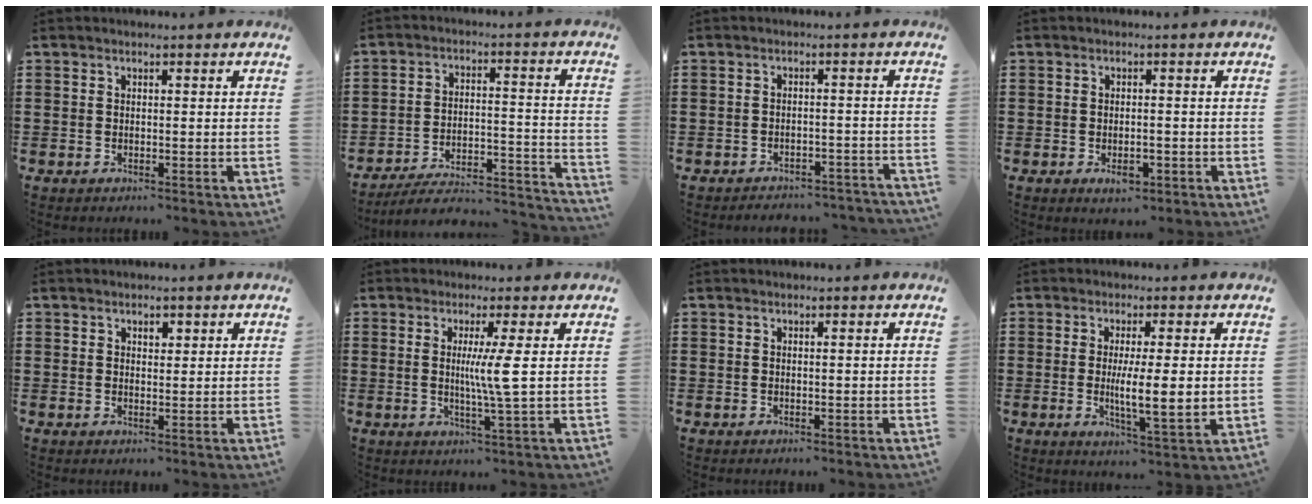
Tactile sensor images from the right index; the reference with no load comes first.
{"total": 4.5, "force": [-4.0, 0.7, 1.9], "torque": [-0.035, -0.013, -0.083]}
{"total": 2.7, "force": [-2.7, 0.2, 0.1], "torque": [-0.006, -0.001, -0.057]}
{"total": 2.6, "force": [-1.1, 1.2, 2.0], "torque": [-0.037, 0.001, -0.019]}
{"total": 1.2, "force": [0.7, 0.8, 0.5], "torque": [-0.002, 0.001, 0.011]}
{"total": 5.3, "force": [0.8, -0.8, 5.2], "torque": [-0.099, -0.011, 0.008]}
{"total": 0.0}
{"total": 5.8, "force": [0.1, 0.8, 5.7], "torque": [-0.094, -0.007, -0.002]}